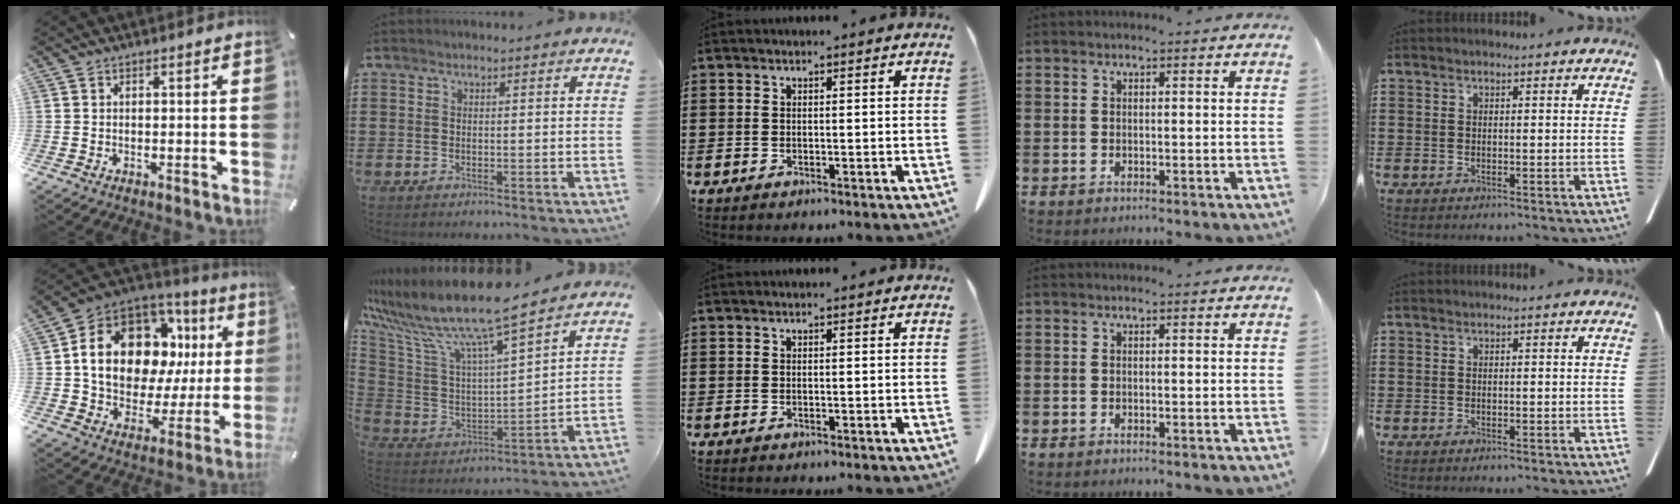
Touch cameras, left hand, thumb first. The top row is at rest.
{"thumb": {"total": 19.0, "force": [5.6, 13.4, 12.2], "torque": [-0.225, -0.039, 0.098]}, "index": {"total": 12.0, "force": [9.8, 0.5, 7.0], "torque": [-0.173, -0.069, 0.163]}}